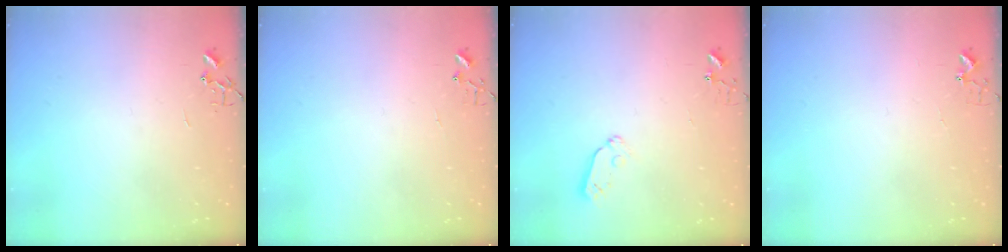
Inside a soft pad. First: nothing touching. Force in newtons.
{"total": 3.9, "press": 3.9, "slide": 0.4}
{"total": 4.7, "press": 4.6, "slide": 0.9}
{"total": 3.7, "press": 3.6, "slide": 0.5}